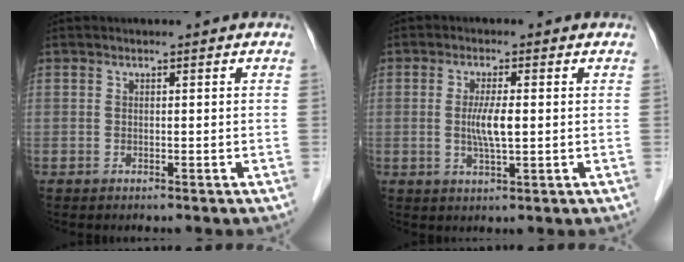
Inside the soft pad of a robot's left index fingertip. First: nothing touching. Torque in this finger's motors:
{"motor_torque": [0.66, 0.43, 0.11, 0.07]}